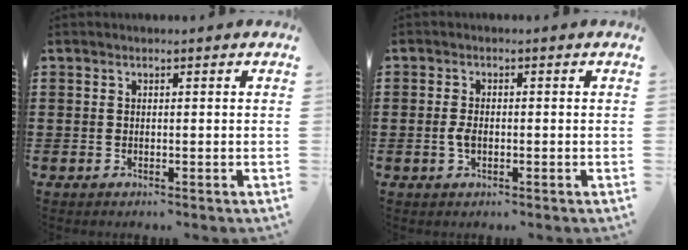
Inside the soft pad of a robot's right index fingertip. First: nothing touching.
{"total": 2.3, "force": [-0.4, 1.1, 2.0], "torque": [-0.045, -0.003, -0.008]}